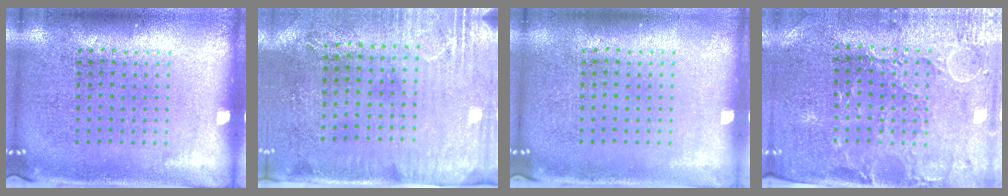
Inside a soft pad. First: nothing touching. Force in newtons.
{"total": 2.9, "press": 2.4, "slide": 1.7}
{"total": 0.0}
{"total": 1.1, "press": 1.0, "slide": 0.4}